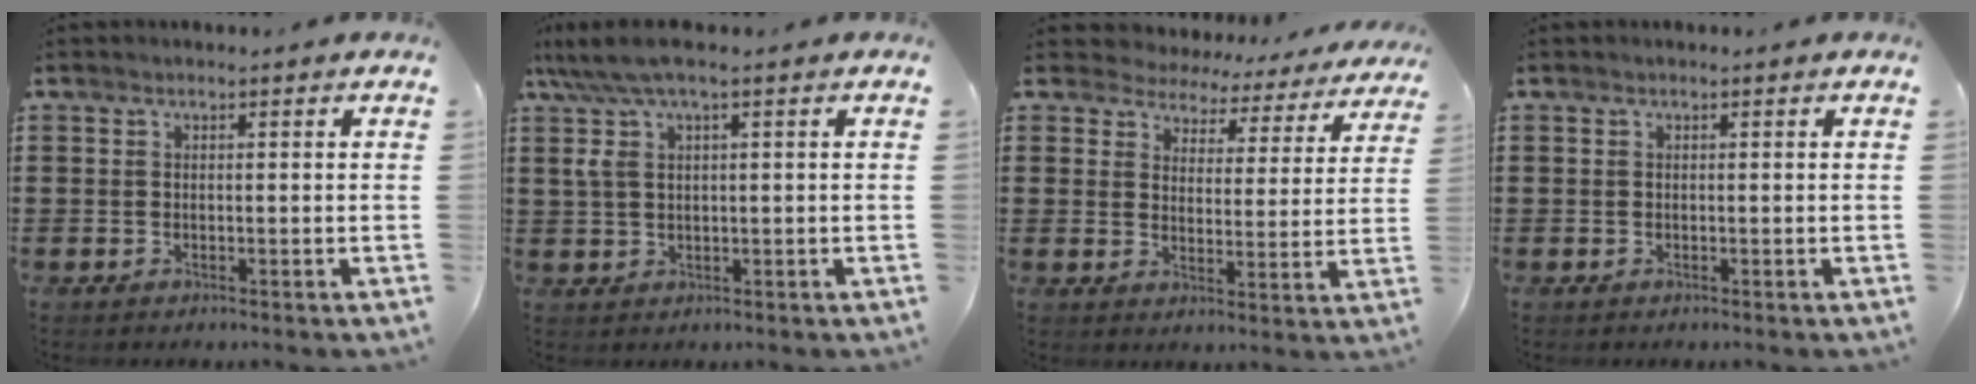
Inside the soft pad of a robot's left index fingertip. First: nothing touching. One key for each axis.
{"total": 5.2, "fx": 1.9, "fy": 1.5, "fz": 4.6, "tx": -0.115, "ty": 0.001, "tz": 0.026}
{"total": 4.6, "fx": 4.4, "fy": 1.3, "fz": -0.2, "tx": -0.024, "ty": -0.028, "tz": 0.074}
{"total": 0.0}